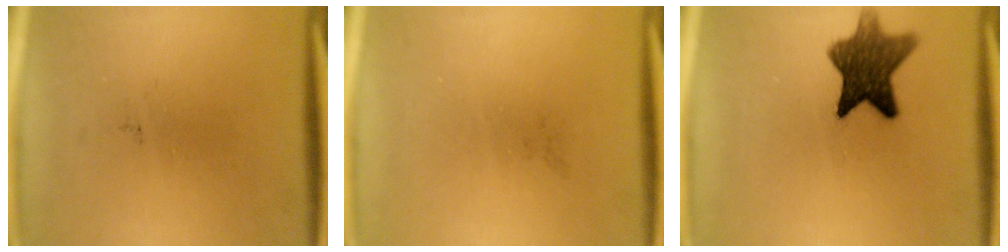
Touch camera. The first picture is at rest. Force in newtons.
{"total": 0.0}
{"total": 9.9}